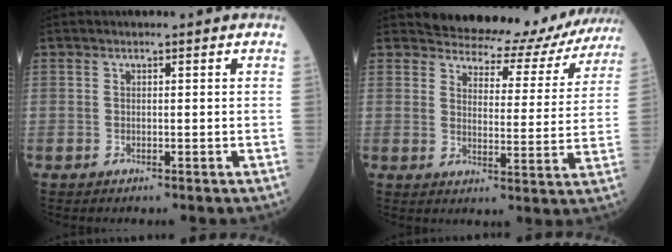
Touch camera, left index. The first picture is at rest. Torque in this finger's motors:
{"motor_torque": [1.09, -1.04, 0.03, 0.01]}